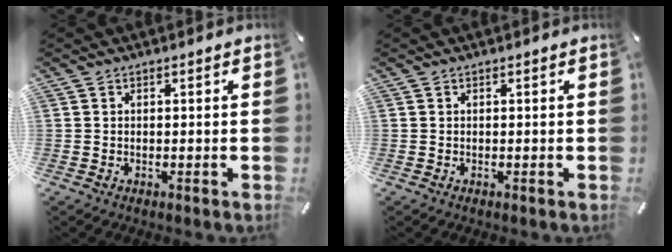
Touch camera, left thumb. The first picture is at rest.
{"total": 0.0}